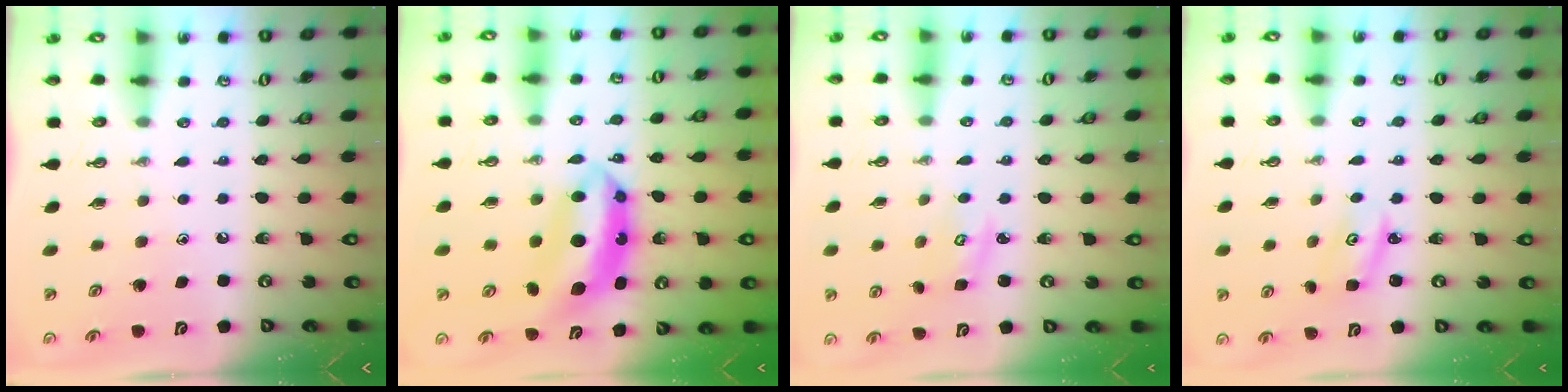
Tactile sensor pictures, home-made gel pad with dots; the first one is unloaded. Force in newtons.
{"total": 8.7, "press": 8.7, "slide": 0.7}
{"total": 3.7, "press": 3.7, "slide": 0.5}
{"total": 2.6, "press": 2.6, "slide": 0.2}